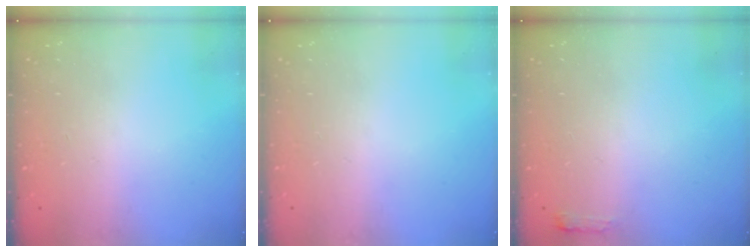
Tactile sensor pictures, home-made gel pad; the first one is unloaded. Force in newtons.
{"total": 0.0}
{"total": 2.7, "press": 2.6, "slide": 0.5}